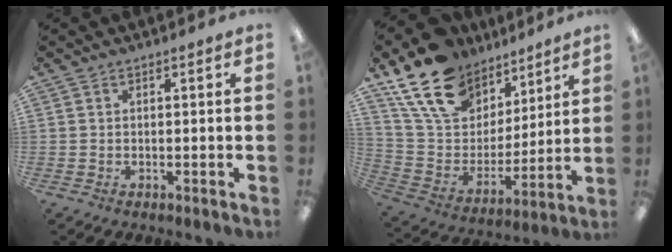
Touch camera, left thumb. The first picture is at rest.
{"total": 19.9, "force": [13.2, 12.3, 8.4], "torque": [-0.165, -0.068, 0.246]}